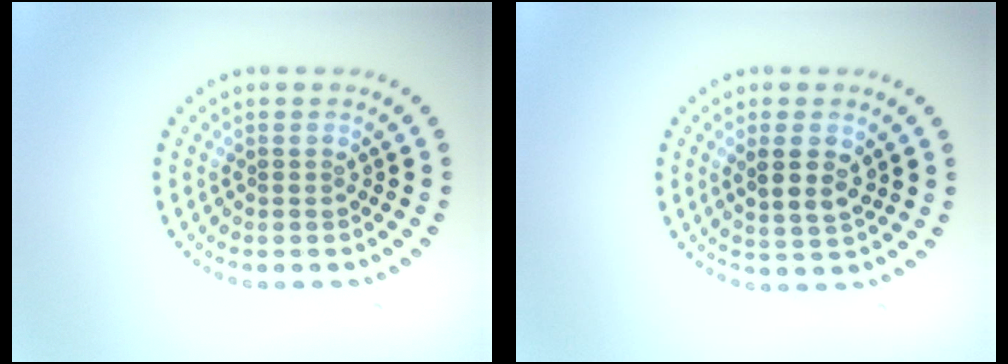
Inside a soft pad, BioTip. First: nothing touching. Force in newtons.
{"total": 2.8, "press": 2.7, "slide": 0.9}